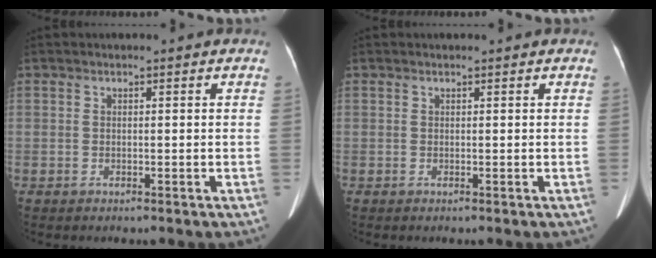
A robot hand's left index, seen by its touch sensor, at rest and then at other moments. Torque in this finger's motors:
{"motor_torque": [-0.02, 0.04, 0.00, 0.00]}